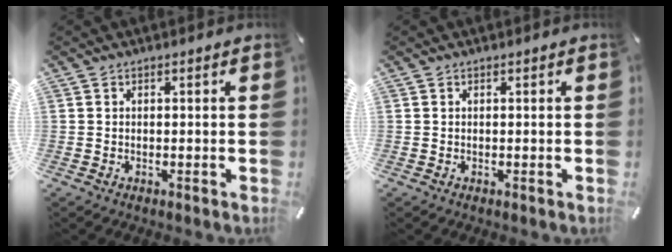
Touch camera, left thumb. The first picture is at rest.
{"total": 0.0}